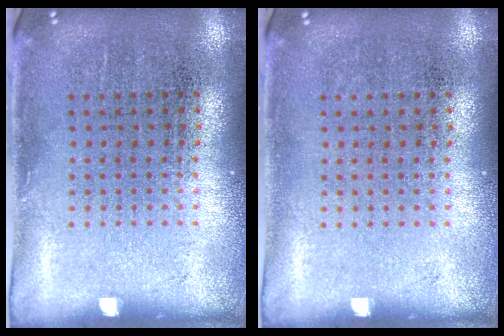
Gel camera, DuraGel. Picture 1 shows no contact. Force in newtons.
{"total": 0.0}